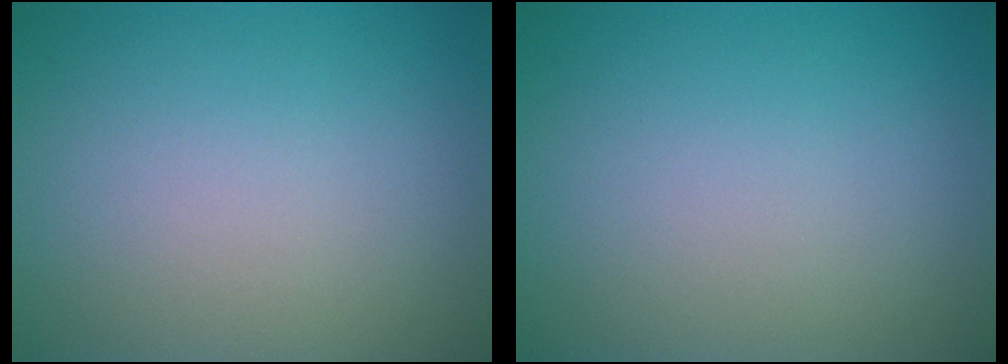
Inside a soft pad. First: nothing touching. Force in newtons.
{"total": 0.0}